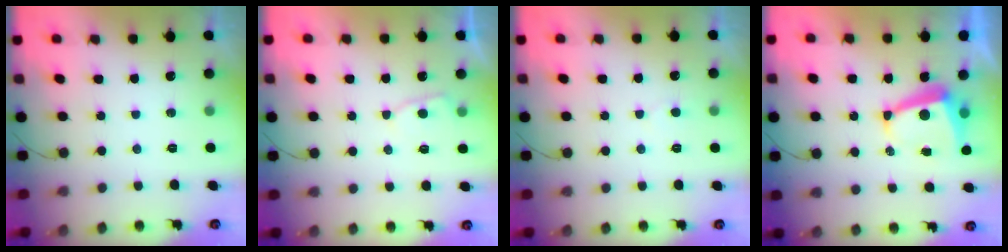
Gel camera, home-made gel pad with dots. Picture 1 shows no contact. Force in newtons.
{"total": 3.4, "press": 3.4, "slide": 0.4}
{"total": 2.8, "press": 2.8, "slide": 0.3}
{"total": 7.5, "press": 7.4, "slide": 1.1}